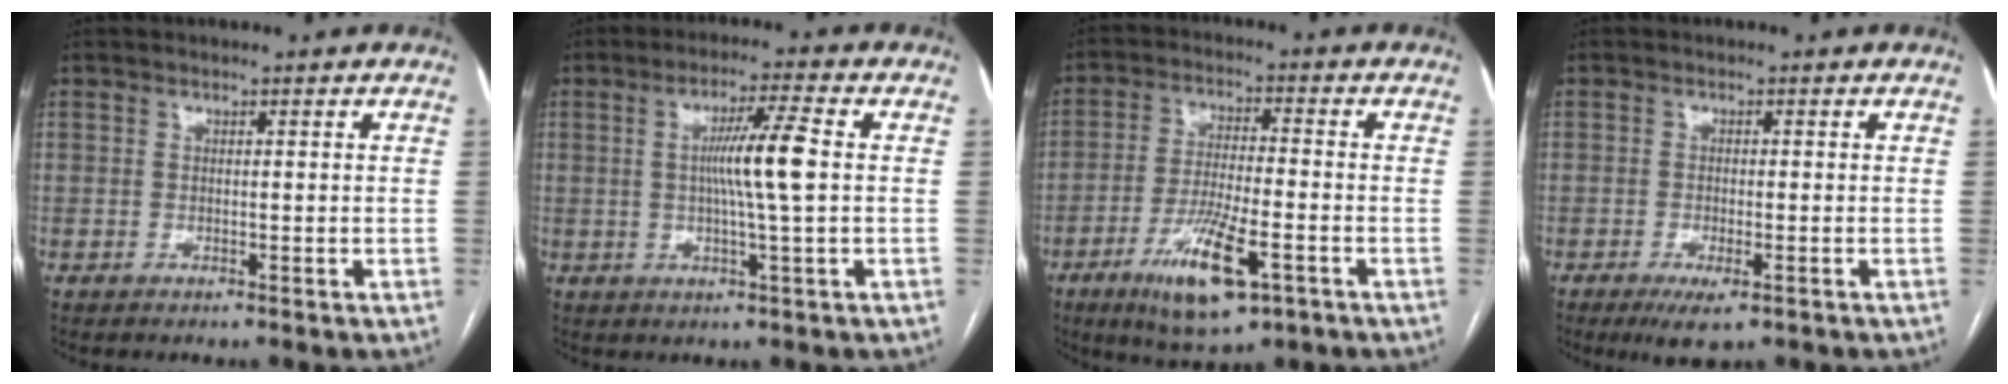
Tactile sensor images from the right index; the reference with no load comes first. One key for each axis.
{"total": 7.6, "fx": 0.5, "fy": -0.6, "fz": 7.6, "tx": -0.135, "ty": 0.000, "tz": 0.007}
{"total": 11.9, "fx": -5.6, "fy": 2.6, "fz": 10.1, "tx": -0.192, "ty": -0.019, "tz": -0.091}
{"total": 4.5, "fx": -2.5, "fy": 1.2, "fz": 3.6, "tx": -0.062, "ty": -0.009, "tz": -0.035}